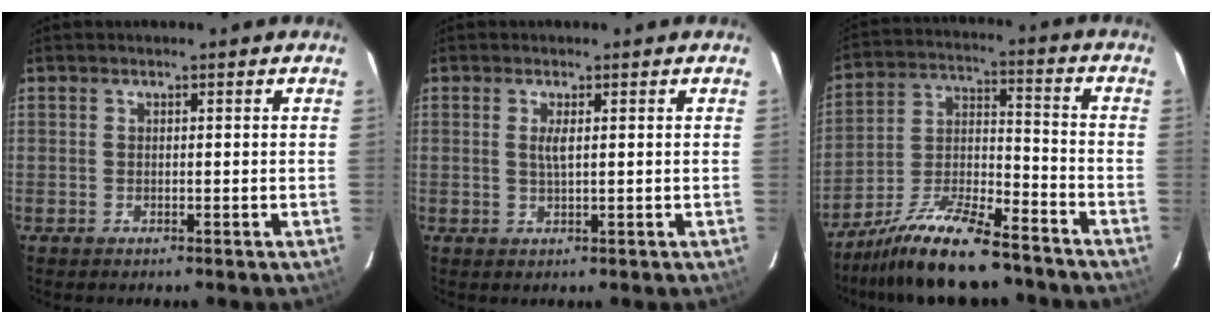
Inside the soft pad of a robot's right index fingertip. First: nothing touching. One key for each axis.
{"total": 1.9, "fx": 0.4, "fy": 0.2, "fz": 1.8, "tx": -0.034, "ty": -0.001, "tz": 0.007}
{"total": 16.4, "fx": -13.1, "fy": 4.2, "fz": 9.0, "tx": -0.179, "ty": 0.000, "tz": -0.226}